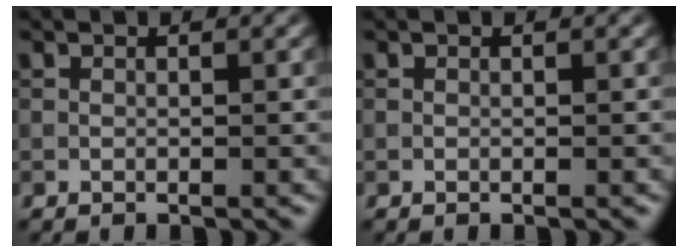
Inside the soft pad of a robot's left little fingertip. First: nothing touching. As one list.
[{"total": 0.0}]